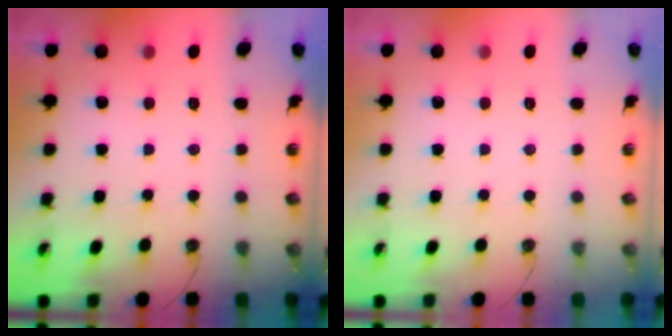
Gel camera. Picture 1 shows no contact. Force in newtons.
{"total": 0.0}